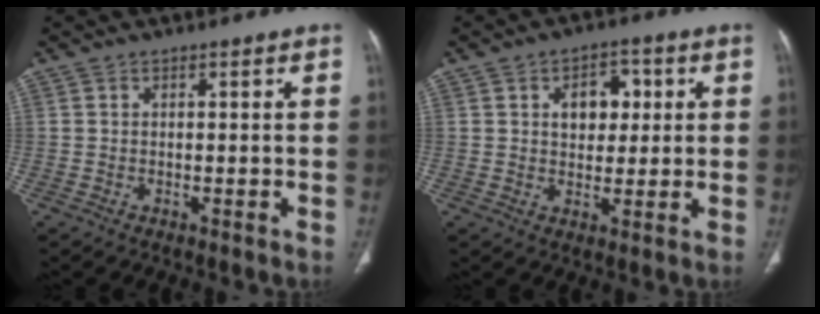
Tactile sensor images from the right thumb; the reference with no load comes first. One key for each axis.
{"total": 7.1, "fx": 1.8, "fy": 4.9, "fz": 4.8, "tx": -0.037, "ty": 0.002, "tz": 0.025}